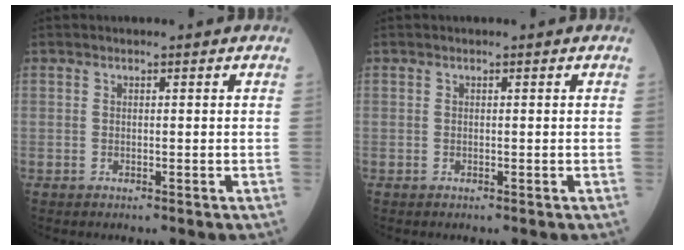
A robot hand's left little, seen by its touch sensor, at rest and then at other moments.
{"total": 0.0}